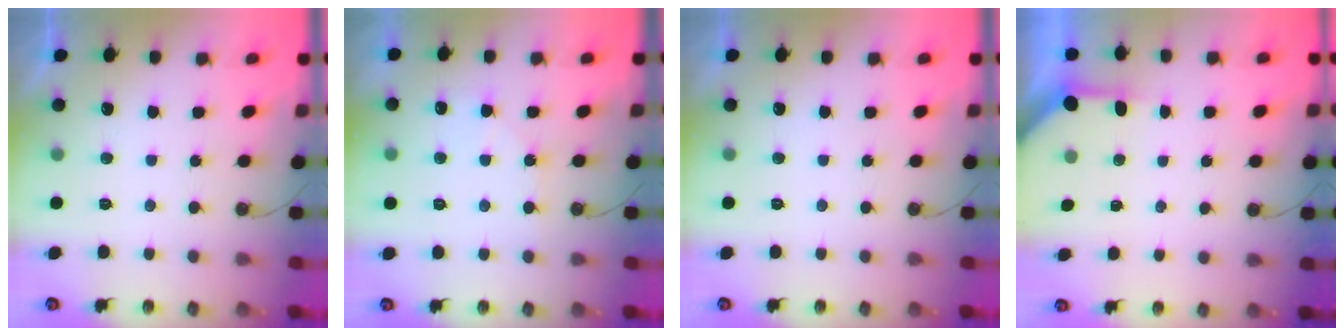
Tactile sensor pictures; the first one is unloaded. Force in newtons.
{"total": 6.5, "press": 6.4, "slide": 0.8}
{"total": 0.0}
{"total": 3.5, "press": 3.5, "slide": 0.3}